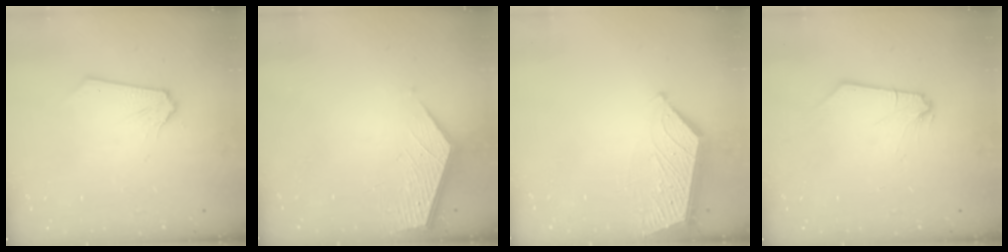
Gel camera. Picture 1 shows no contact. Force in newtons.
{"total": 3.6, "press": 3.6, "slide": 0.4}
{"total": 6.3, "press": 6.2, "slide": 0.5}
{"total": 0.0}